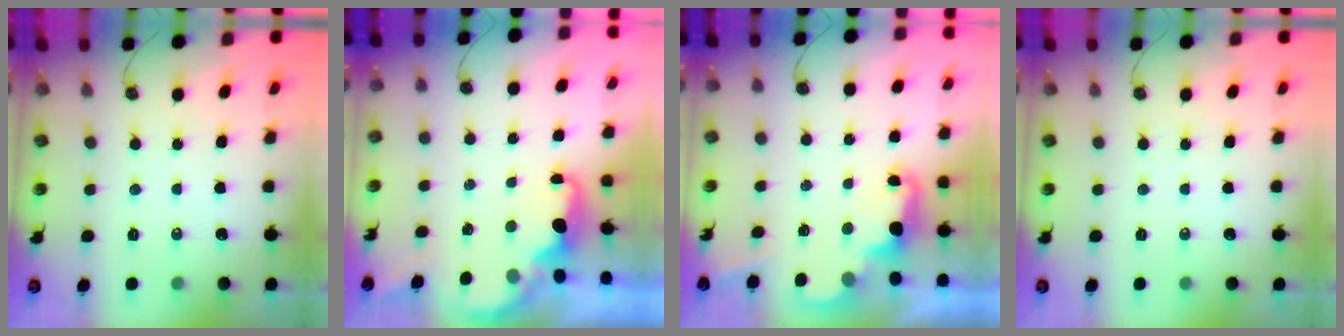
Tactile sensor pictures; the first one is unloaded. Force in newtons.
{"total": 2.2, "press": 2.1, "slide": 0.9}
{"total": 2.4, "press": 2.4, "slide": 0.6}
{"total": 0.0}